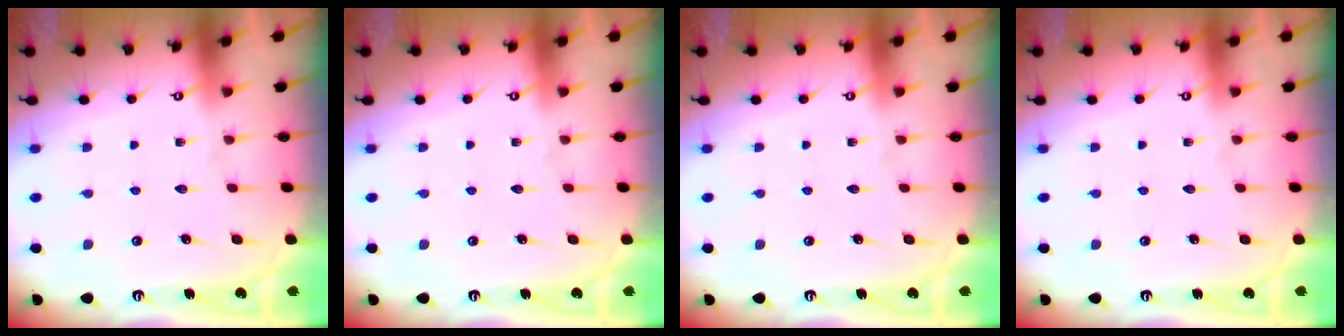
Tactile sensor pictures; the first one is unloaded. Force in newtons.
{"total": 0.0}
{"total": 0.0}
{"total": 0.0}